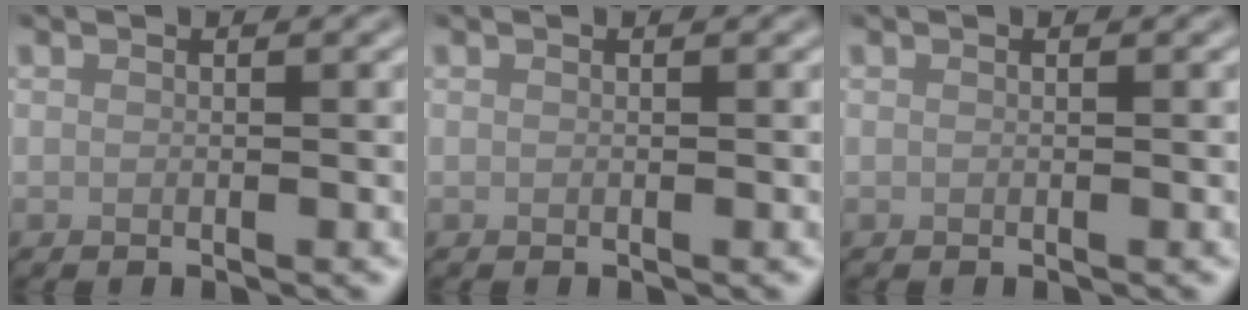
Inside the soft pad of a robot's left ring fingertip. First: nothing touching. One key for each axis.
{"total": 0.0}
{"total": 0.0}